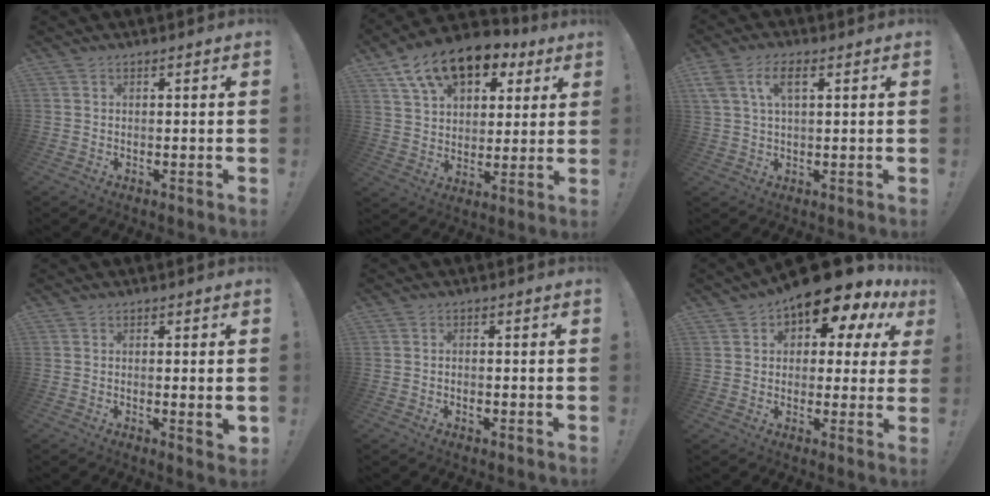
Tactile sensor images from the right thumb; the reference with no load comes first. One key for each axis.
{"total": 15.8, "fx": 9.4, "fy": 9.4, "fz": 8.5, "tx": -0.138, "ty": -0.049, "tz": 0.174}
{"total": 7.1, "fx": 2.7, "fy": 3.3, "fz": 5.6, "tx": -0.111, "ty": 0.004, "tz": 0.050}
{"total": 2.8, "fx": 0.5, "fy": 0.3, "fz": 2.7, "tx": -0.032, "ty": -0.009, "tz": 0.009}
{"total": 1.1, "fx": -0.5, "fy": 0.8, "fz": 0.5, "tx": -0.003, "ty": -0.002, "tz": -0.010}
{"total": 11.5, "fx": 8.4, "fy": 4.9, "fz": 6.1, "tx": -0.104, "ty": -0.068, "tz": 0.143}